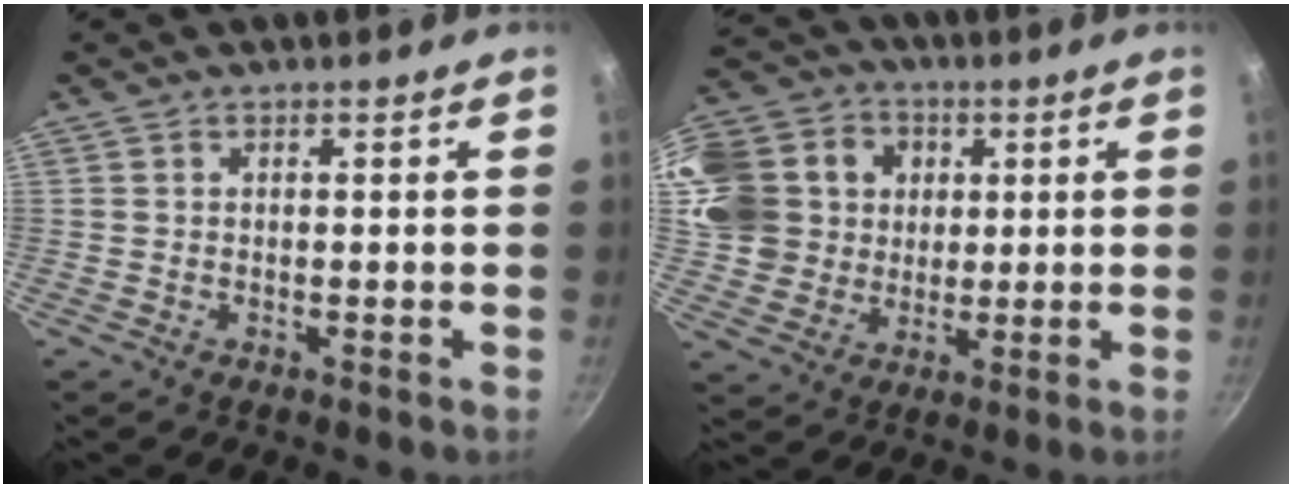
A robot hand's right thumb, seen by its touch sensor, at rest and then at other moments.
{"total": 20.8, "force": [4.2, 18.4, 8.9], "torque": [-0.195, 0.031, 0.082]}